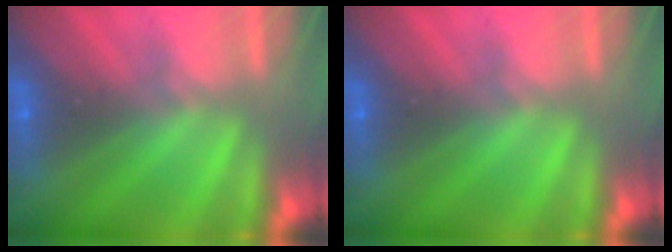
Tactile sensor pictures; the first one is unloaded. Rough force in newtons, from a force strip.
{"total": 0.0}